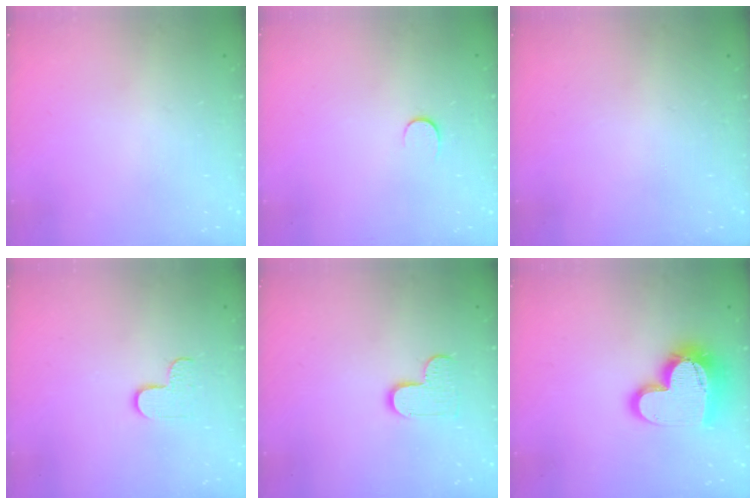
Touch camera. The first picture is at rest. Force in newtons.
{"total": 4.4, "press": 4.3, "slide": 0.7}
{"total": 0.0}
{"total": 5.9, "press": 5.8, "slide": 0.6}
{"total": 8.2, "press": 8.1, "slide": 0.2}
{"total": 17.8, "press": 17.7, "slide": 1.6}